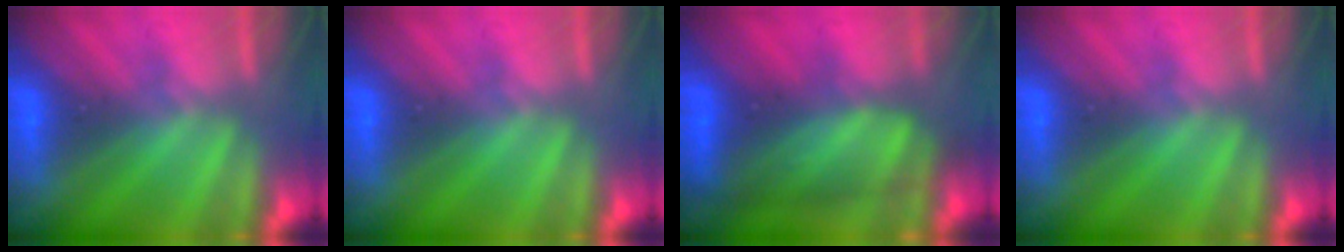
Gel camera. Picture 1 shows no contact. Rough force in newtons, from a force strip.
{"total": 0.0}
{"total": 7.6}
{"total": 0.0}